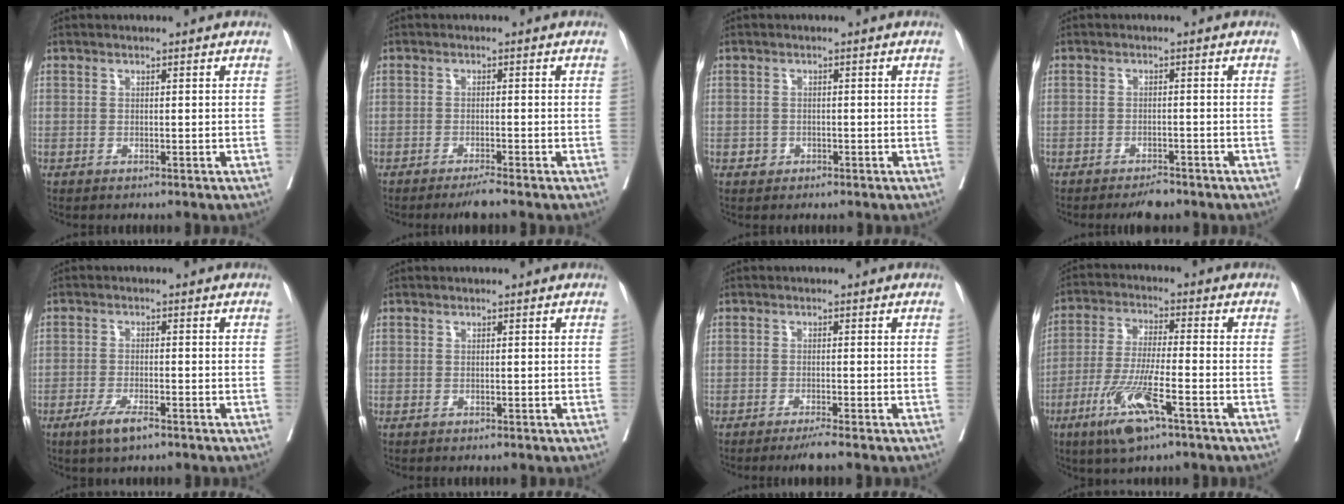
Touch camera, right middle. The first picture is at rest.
{"total": 2.4, "force": [-1.9, -0.7, 1.2], "torque": [-0.025, -0.005, -0.035]}
{"total": 1.1, "force": [-0.5, 1.0, 0.2], "torque": [0.001, 0.004, -0.007]}
{"total": 2.7, "force": [-2.3, 0.6, 1.2], "torque": [-0.022, -0.004, -0.034]}
{"total": 4.2, "force": [-2.8, 0.9, 3.1], "torque": [-0.066, -0.007, -0.048]}
{"total": 0.0}
{"total": 2.5, "force": [-1.9, -0.7, 1.4], "torque": [-0.027, -0.005, -0.035]}
{"total": 10.8, "force": [-5.5, 1.1, 9.2], "torque": [-0.187, -0.023, -0.102]}